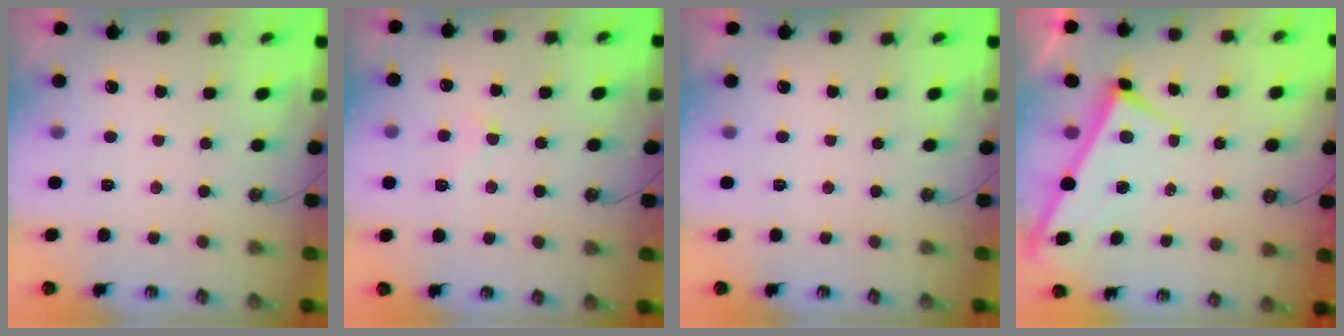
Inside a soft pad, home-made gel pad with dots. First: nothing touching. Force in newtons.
{"total": 0.7, "press": 0.3, "slide": 0.6}
{"total": 0.0}
{"total": 2.8, "press": 2.8, "slide": 0.4}